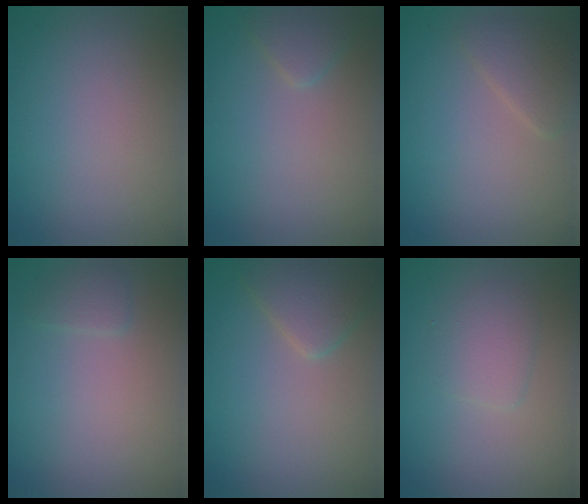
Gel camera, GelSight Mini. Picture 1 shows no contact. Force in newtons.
{"total": 1.4, "press": 1.4, "slide": 0.1}
{"total": 2.0, "press": 2.0, "slide": 0.1}
{"total": 1.0, "press": 1.0, "slide": 0.1}
{"total": 2.8, "press": 2.8, "slide": 0.1}
{"total": 1.9, "press": 1.9, "slide": 0.1}